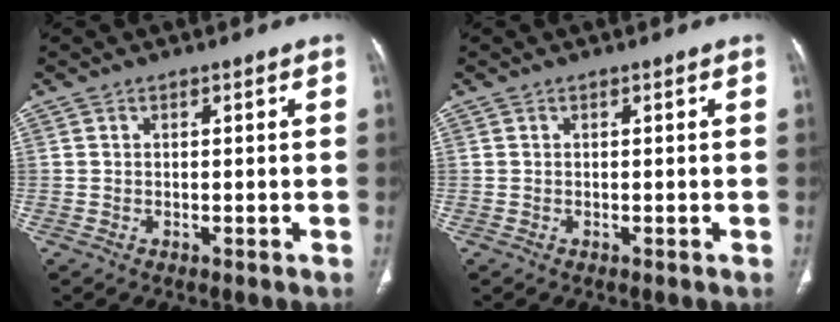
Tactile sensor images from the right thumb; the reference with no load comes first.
{"total": 0.0}